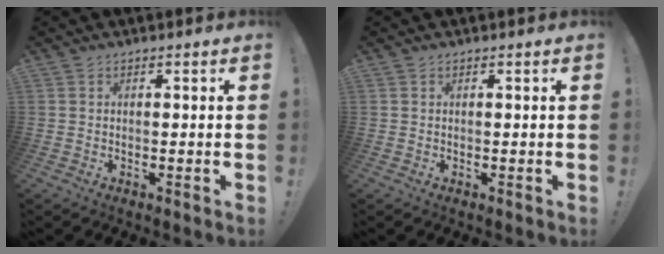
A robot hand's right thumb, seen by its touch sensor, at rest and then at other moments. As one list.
[{"total": 0.0}]